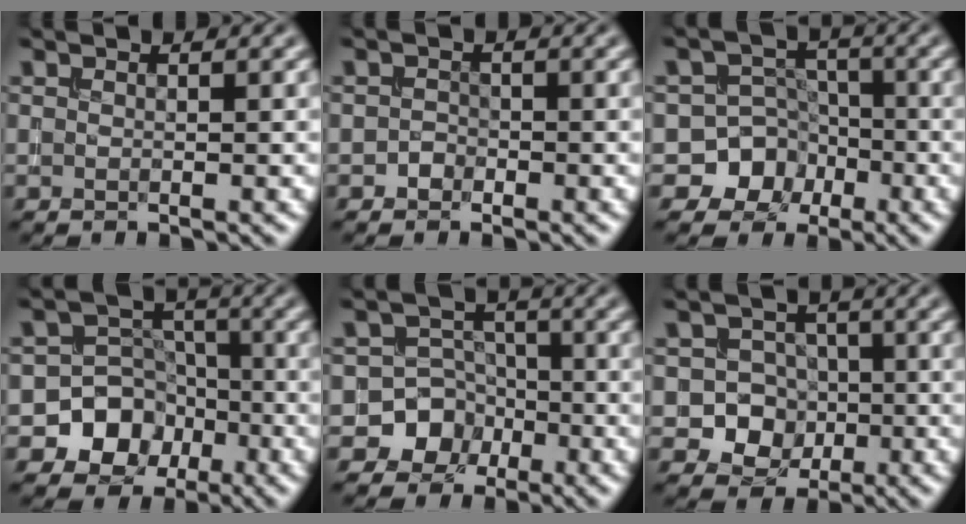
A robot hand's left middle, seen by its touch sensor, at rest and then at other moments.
{"total": 0.8, "force": [-0.6, 0.5, -0.1], "torque": [0.005, 0.000, -0.009]}
{"total": 7.5, "force": [-3.4, 6.7, 1.0], "torque": [0.007, -0.002, -0.074]}
{"total": 8.1, "force": [-3.6, 7.1, 1.9], "torque": [-0.004, -0.004, -0.085]}
{"total": 5.7, "force": [-2.6, 5.1, 0.5], "torque": [0.024, 0.000, -0.066]}
{"total": 5.4, "force": [-1.4, 4.9, 1.8], "torque": [-0.008, 0.011, -0.044]}